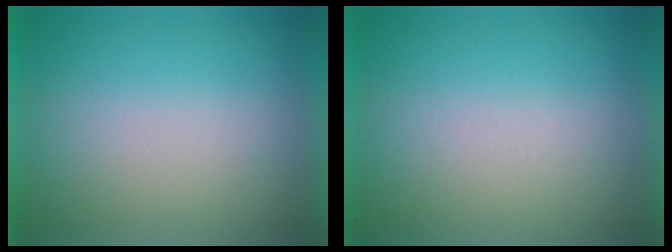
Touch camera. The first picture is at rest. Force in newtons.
{"total": 2.3}